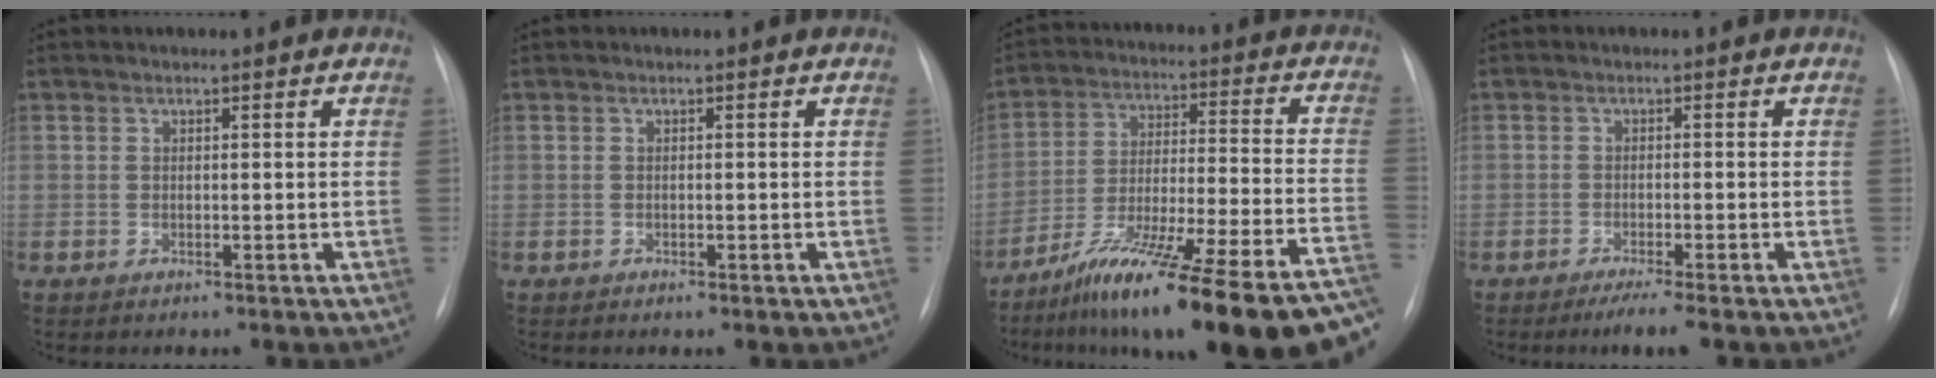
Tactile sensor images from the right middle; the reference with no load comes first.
{"total": 0.6, "force": [-0.3, 0.2, 0.4], "torque": [-0.005, 0.000, -0.004]}
{"total": 27.4, "force": [-20.7, 2.1, 17.8], "torque": [-0.203, -0.008, -0.317]}
{"total": 3.2, "force": [-2.3, 0.1, 2.2], "torque": [-0.038, -0.007, -0.041]}